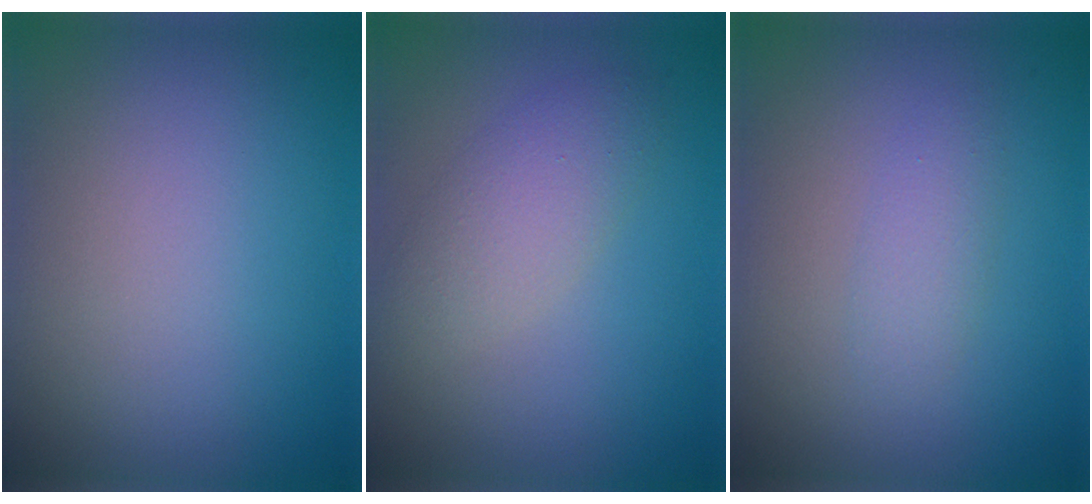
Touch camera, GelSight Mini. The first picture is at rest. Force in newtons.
{"total": 3.2, "press": 3.2, "slide": 0.3}
{"total": 1.6, "press": 1.6, "slide": 0.0}